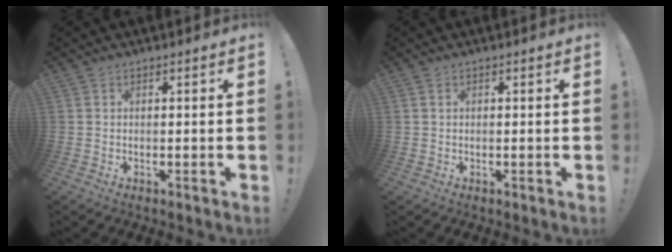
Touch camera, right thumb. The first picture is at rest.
{"total": 0.8, "force": [0.5, 0.4, 0.4], "torque": [-0.016, 0.003, 0.010]}